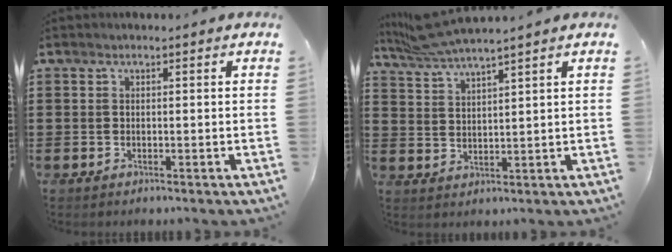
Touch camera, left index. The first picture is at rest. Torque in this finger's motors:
{"motor_torque": [1.01, 0.94, 0.49, 0.08]}